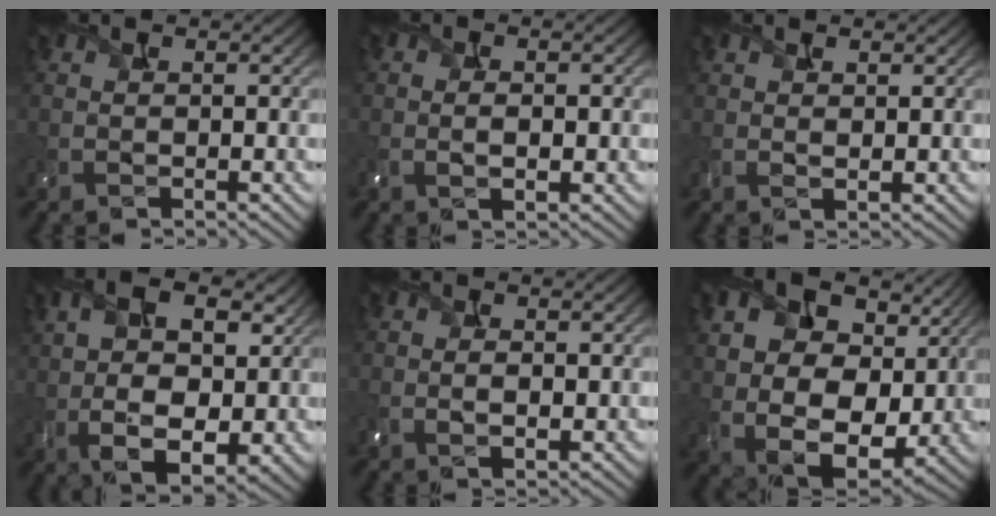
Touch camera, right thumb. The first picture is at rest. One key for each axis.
{"total": 2.9, "fx": -0.2, "fy": 1.6, "fz": 2.4, "tx": -0.028, "ty": 0.000, "tz": -0.003}
{"total": 1.4, "fx": 0.9, "fy": 0.6, "fz": 0.9, "tx": -0.020, "ty": 0.000, "tz": 0.018}
{"total": 11.7, "fx": 2.2, "fy": 6.8, "fz": 9.4, "tx": -0.187, "ty": 0.001, "tz": 0.038}
{"total": 2.5, "fx": 0.0, "fy": 1.4, "fz": 2.1, "tx": -0.033, "ty": -0.003, "tz": 0.005}
{"total": 16.8, "fx": 4.2, "fy": 11.2, "fz": 11.7, "tx": -0.235, "ty": 0.003, "tz": 0.089}